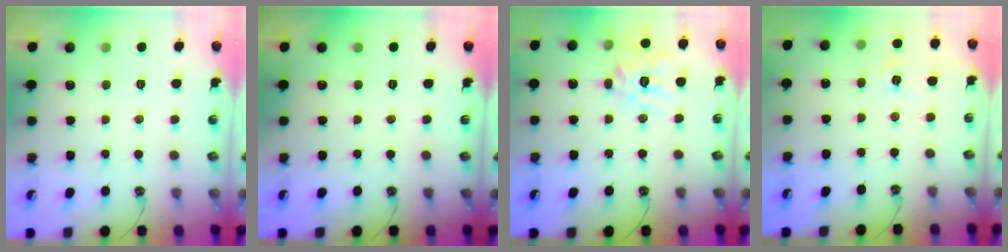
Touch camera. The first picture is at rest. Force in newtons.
{"total": 0.0}
{"total": 13.5, "press": 13.4, "slide": 1.7}
{"total": 2.9, "press": 2.9, "slide": 0.4}